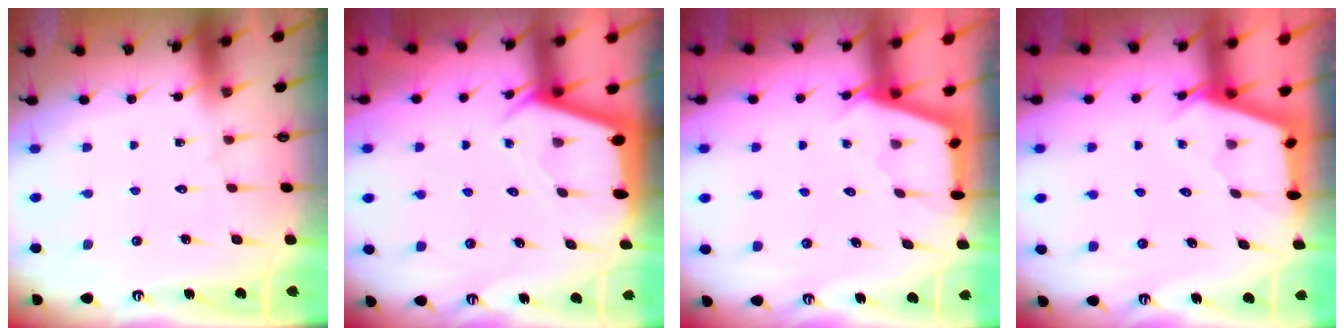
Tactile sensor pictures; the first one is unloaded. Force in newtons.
{"total": 2.3, "press": 2.3, "slide": 0.3}
{"total": 2.7, "press": 2.7, "slide": 0.3}
{"total": 2.5, "press": 2.5, "slide": 0.3}